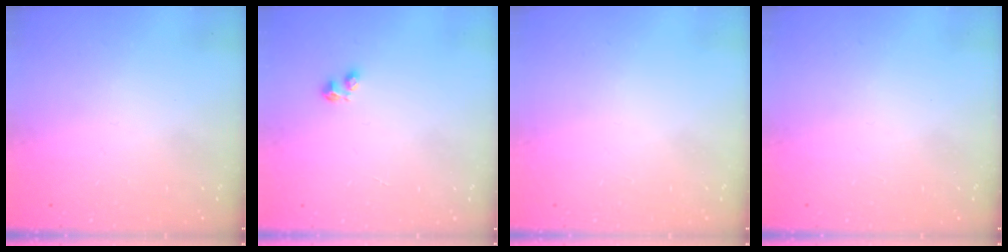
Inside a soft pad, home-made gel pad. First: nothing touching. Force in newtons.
{"total": 2.9, "press": 2.8, "slide": 0.6}
{"total": 0.0}
{"total": 0.0}